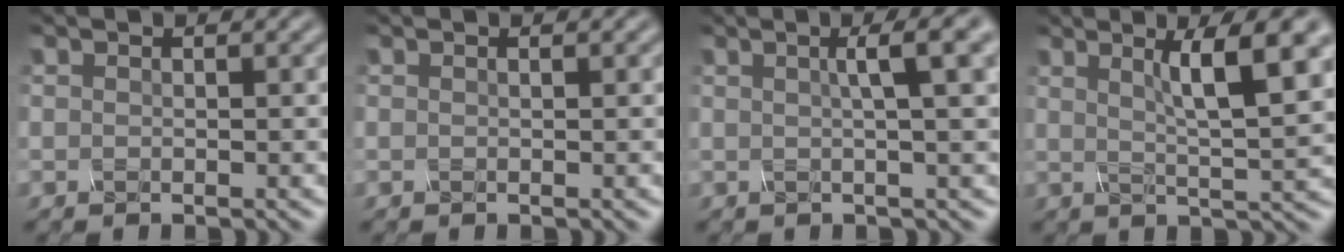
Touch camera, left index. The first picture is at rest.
{"total": 0.0}
{"total": 5.2, "force": [1.6, 1.3, 4.8], "torque": [-0.045, 0.022, 0.014]}
{"total": 6.6, "force": [2.3, 1.2, 6.1], "torque": [-0.082, 0.005, 0.044]}